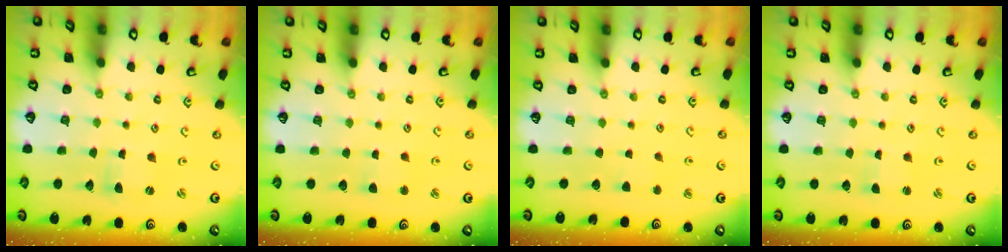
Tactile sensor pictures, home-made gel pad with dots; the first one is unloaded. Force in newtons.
{"total": 3.4, "press": 3.4, "slide": 0.2}
{"total": 2.9, "press": 2.9, "slide": 0.4}
{"total": 0.7, "press": 0.7, "slide": 0.1}